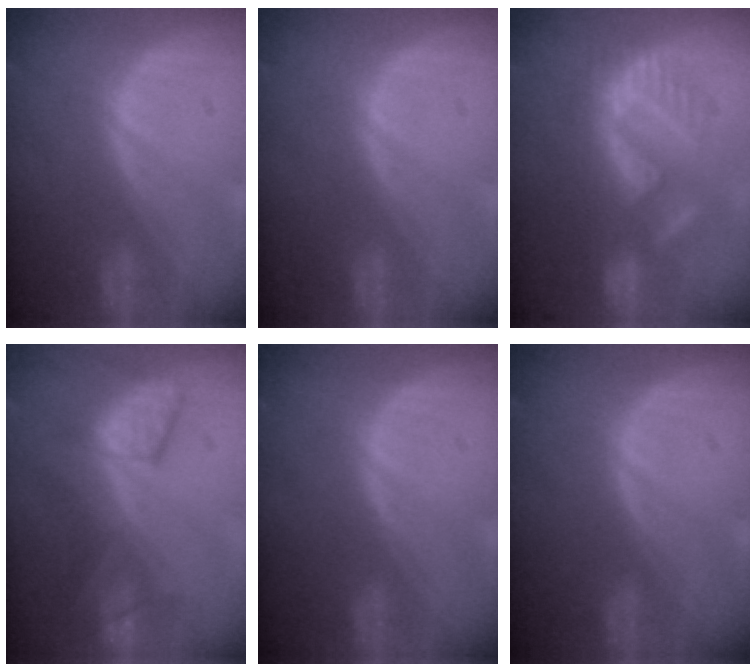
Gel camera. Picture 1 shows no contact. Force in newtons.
{"total": 0.0}
{"total": 9.1, "press": 8.9, "slide": 1.9}
{"total": 7.8, "press": 7.5, "slide": 1.8}
{"total": 0.0}
{"total": 0.0}